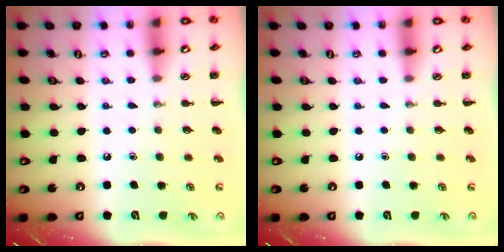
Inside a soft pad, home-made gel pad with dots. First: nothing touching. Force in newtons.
{"total": 0.0}